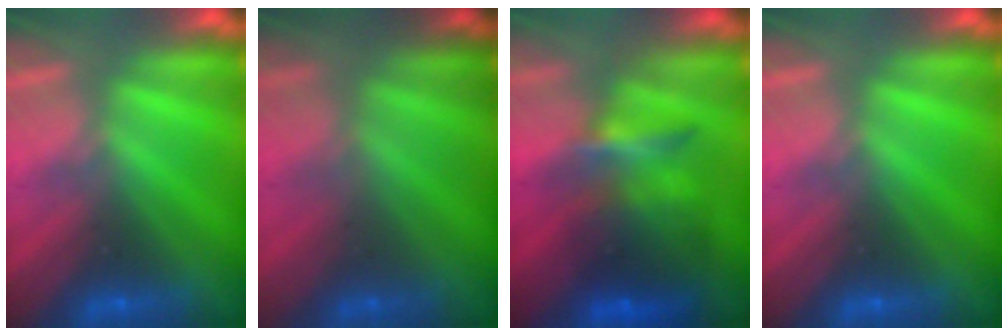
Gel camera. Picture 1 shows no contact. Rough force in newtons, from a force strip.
{"total": 1.0}
{"total": 9.6}
{"total": 0.0}